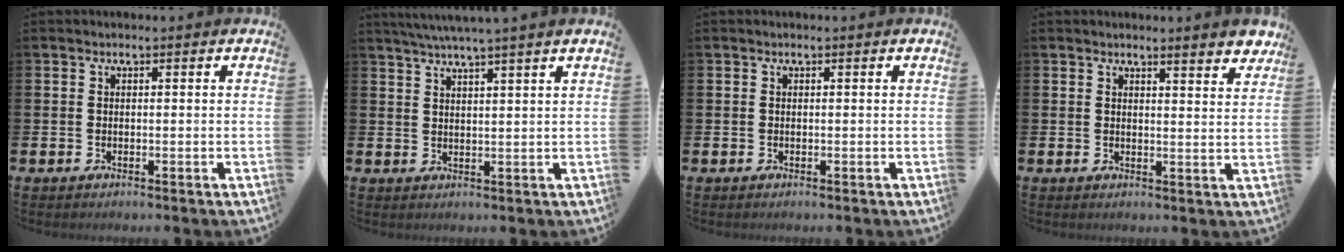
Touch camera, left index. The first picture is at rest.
{"total": 3.8, "force": [3.5, -1.1, 1.0], "torque": [-0.032, -0.009, 0.064]}
{"total": 0.0}
{"total": 3.3, "force": [3.2, 0.0, 0.5], "torque": [0.001, -0.026, 0.053]}